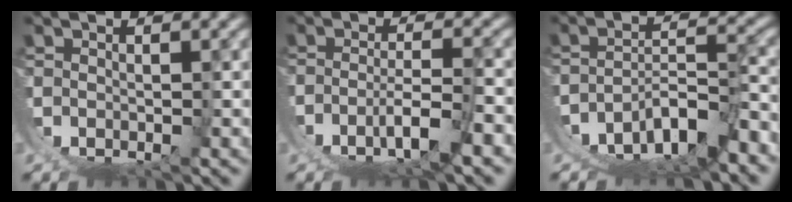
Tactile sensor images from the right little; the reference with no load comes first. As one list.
[{"total": 4.7, "force": [-2.2, 1.5, 3.9], "torque": [-0.072, -0.010, -0.027]}, {"total": 8.8, "force": [-4.5, 5.7, 5.1], "torque": [-0.097, -0.014, -0.068]}]